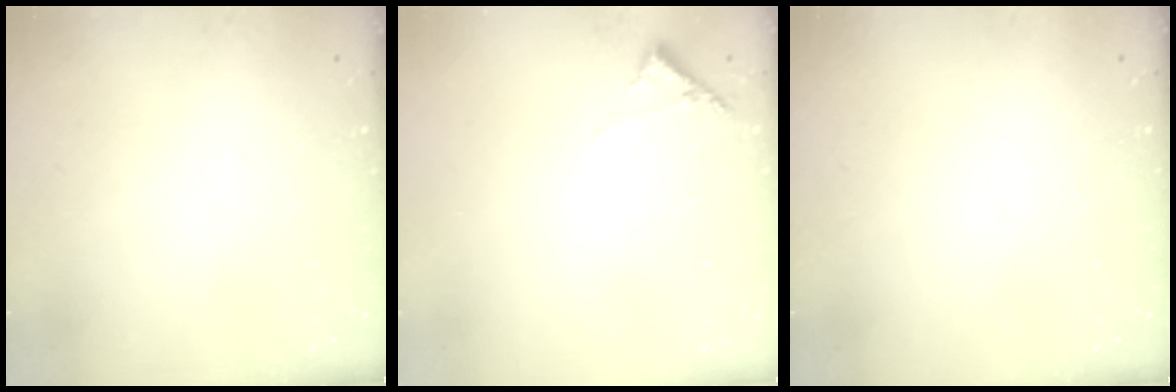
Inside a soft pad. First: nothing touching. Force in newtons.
{"total": 6.4, "press": 6.4, "slide": 0.2}
{"total": 1.7, "press": 1.7, "slide": 0.1}